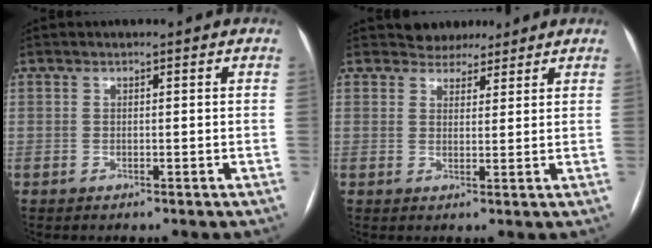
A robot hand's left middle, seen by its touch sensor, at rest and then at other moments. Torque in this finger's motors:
{"motor_torque": [0.00, -0.01, -0.02, 0.00]}